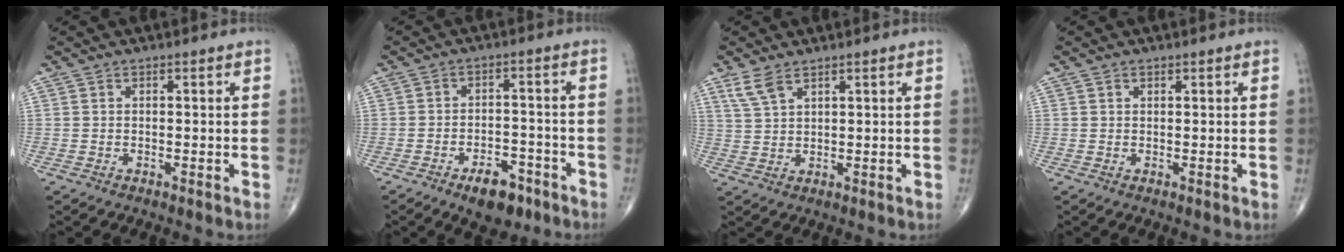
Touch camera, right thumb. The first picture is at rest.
{"total": 7.7, "force": [-4.8, 3.9, 4.6], "torque": [-0.048, 0.026, -0.071]}
{"total": 4.1, "force": [2.8, 1.6, 2.6], "torque": [-0.057, -0.004, 0.065]}
{"total": 0.6, "force": [0.4, 0.4, 0.2], "torque": [-0.001, -0.002, 0.005]}